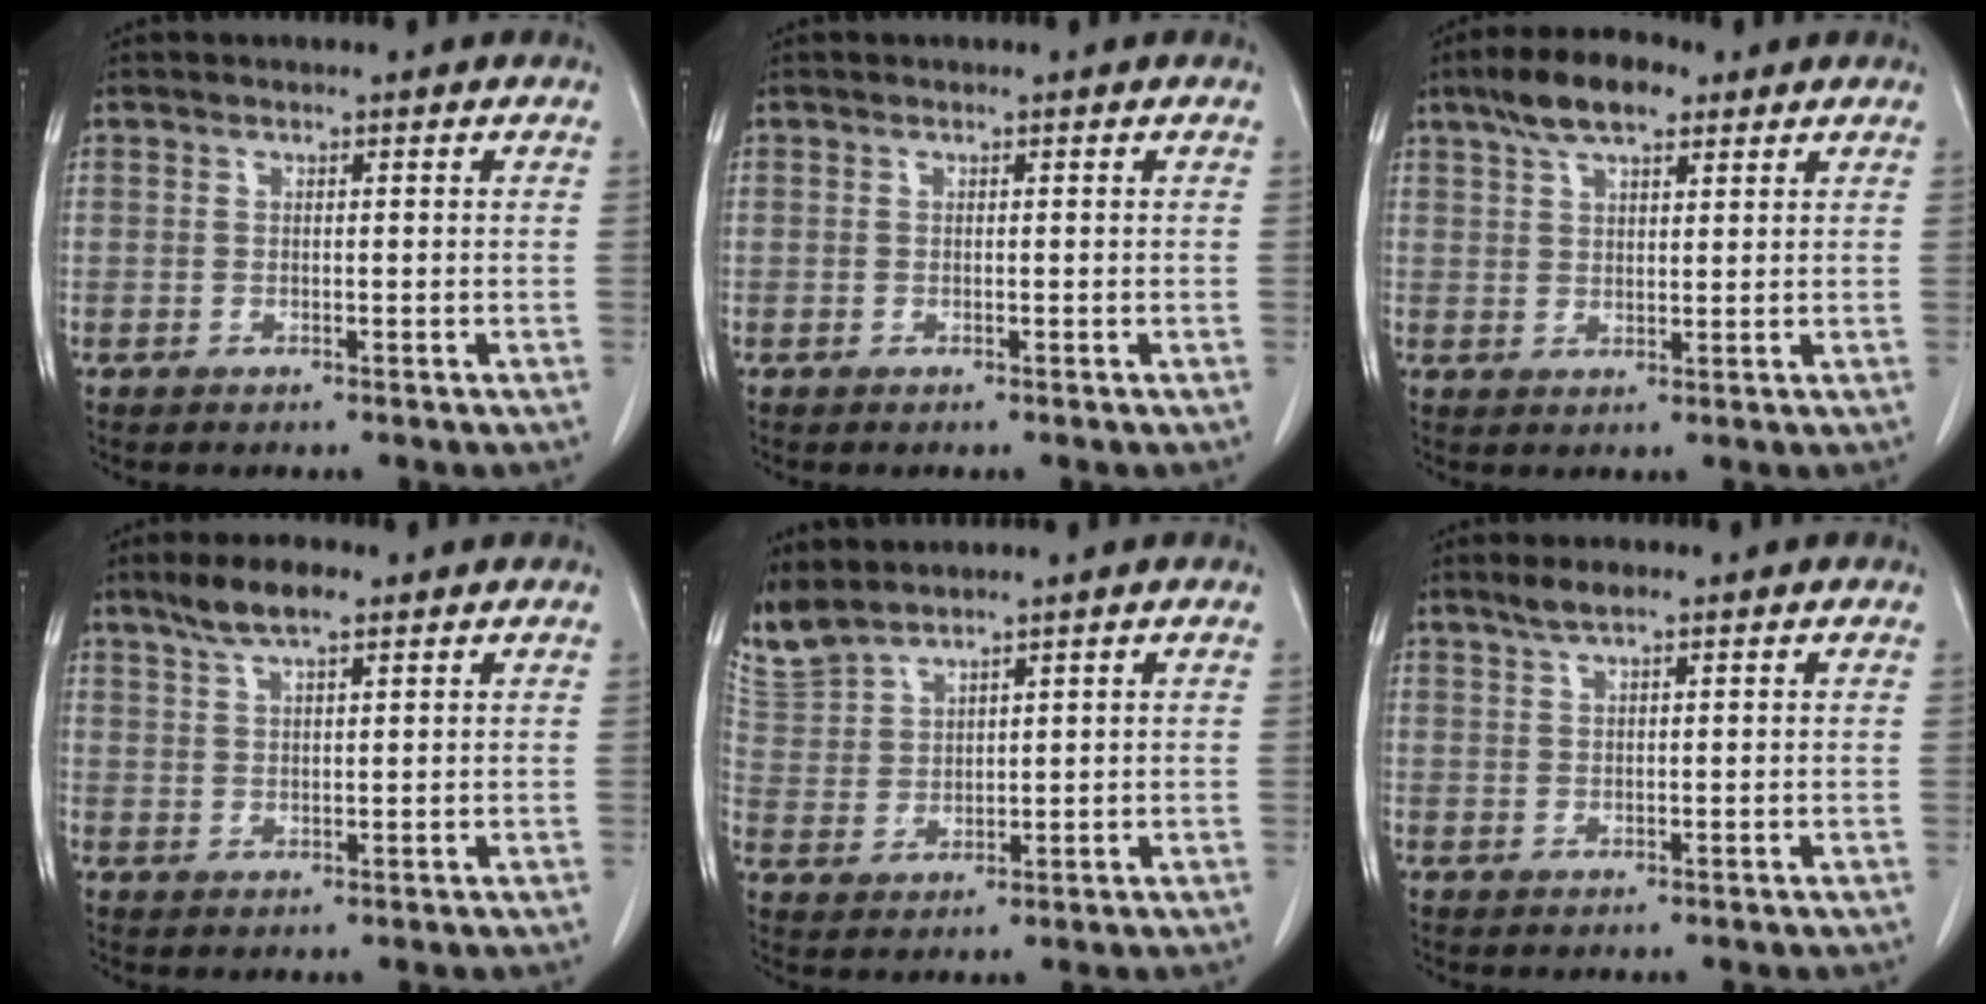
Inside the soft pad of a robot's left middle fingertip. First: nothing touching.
{"total": 0.0}
{"total": 7.6, "force": [5.1, 2.7, 5.1], "torque": [-0.097, 0.017, 0.088]}
{"total": 5.5, "force": [3.9, 1.1, 3.7], "torque": [-0.079, 0.011, 0.072]}
{"total": 5.6, "force": [5.5, 0.6, 1.0], "torque": [-0.042, 0.009, 0.126]}
{"total": 2.5, "force": [1.9, 0.3, 1.6], "torque": [-0.037, 0.006, 0.036]}